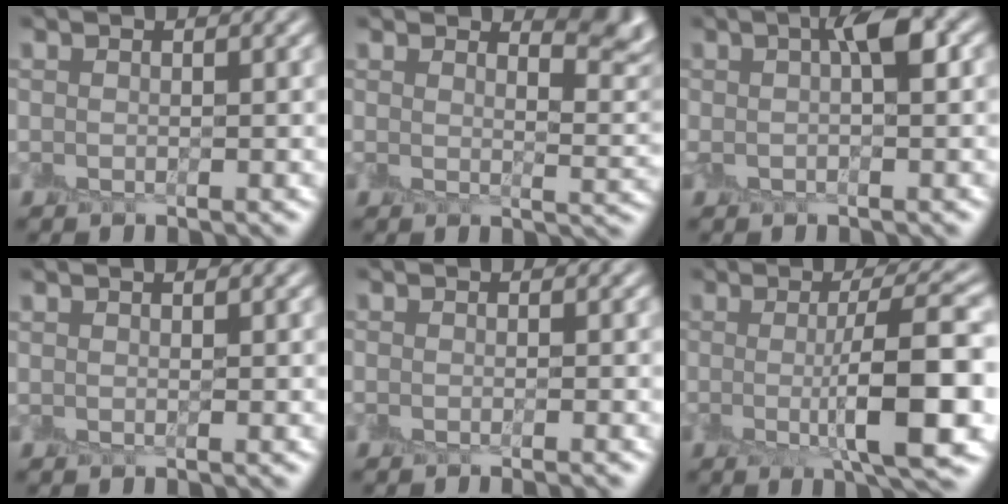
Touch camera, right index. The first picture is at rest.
{"total": 4.3, "force": [3.4, 1.1, 2.4], "torque": [-0.024, -0.003, 0.049]}
{"total": 3.8, "force": [1.0, 0.8, 3.6], "torque": [-0.058, 0.011, 0.006]}
{"total": 0.5, "force": [0.4, -0.2, 0.2], "torque": [-0.006, 0.000, 0.006]}
{"total": 1.1, "force": [-1.0, -0.1, 0.4], "torque": [-0.002, -0.012, -0.015]}
{"total": 7.8, "force": [-0.7, 1.3, 7.6], "torque": [-0.115, -0.010, -0.010]}